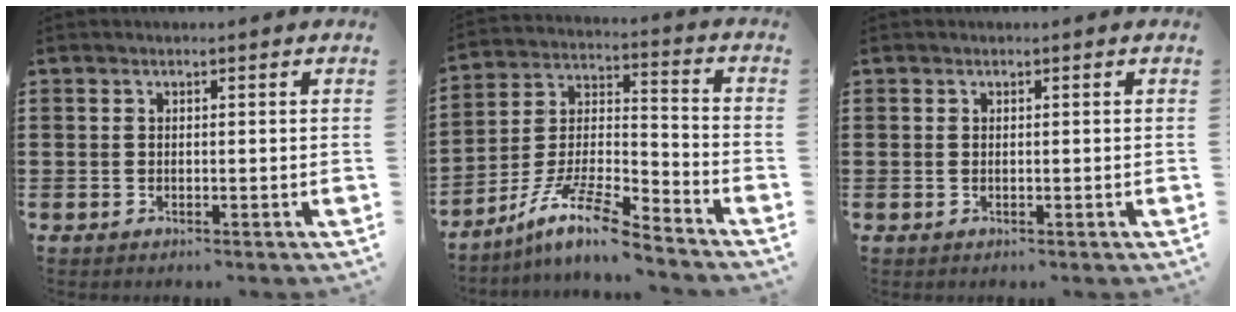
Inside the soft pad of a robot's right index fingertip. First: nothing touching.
{"total": 10.8, "force": [-8.8, 1.7, 6.2], "torque": [-0.125, 0.012, -0.174]}
{"total": 0.0}